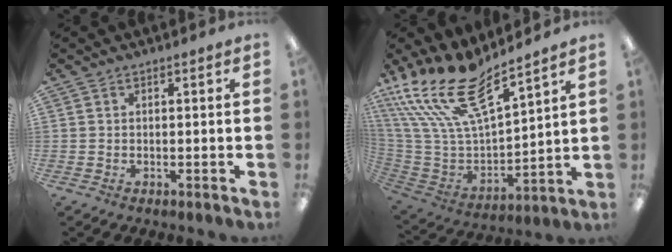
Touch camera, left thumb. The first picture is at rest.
{"total": 21.1, "force": [15.3, 6.7, 12.9], "torque": [-0.270, -0.103, 0.271]}